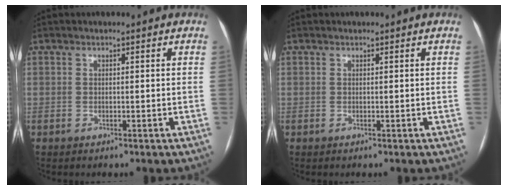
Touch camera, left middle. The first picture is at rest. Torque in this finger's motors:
{"motor_torque": [-0.06, 0.02, -0.02, 0.01]}